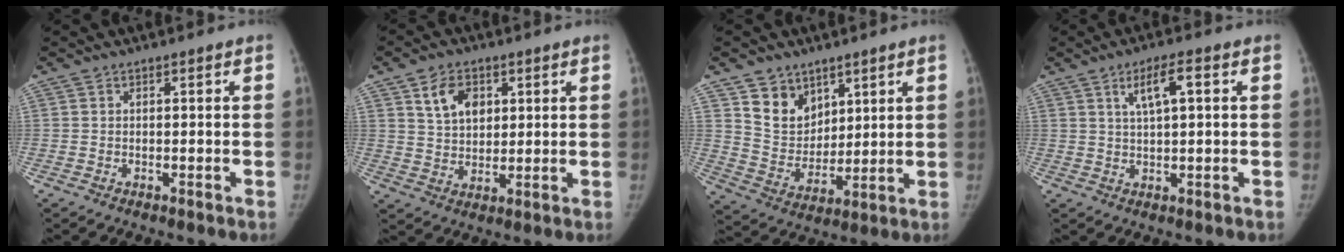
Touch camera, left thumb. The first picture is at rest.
{"total": 7.8, "force": [3.4, 5.5, 4.5], "torque": [-0.051, -0.017, 0.064]}
{"total": 10.2, "force": [6.3, 7.4, 3.2], "torque": [-0.018, -0.048, 0.127]}
{"total": 5.5, "force": [1.9, 1.4, 5.0], "torque": [-0.088, 0.006, 0.036]}